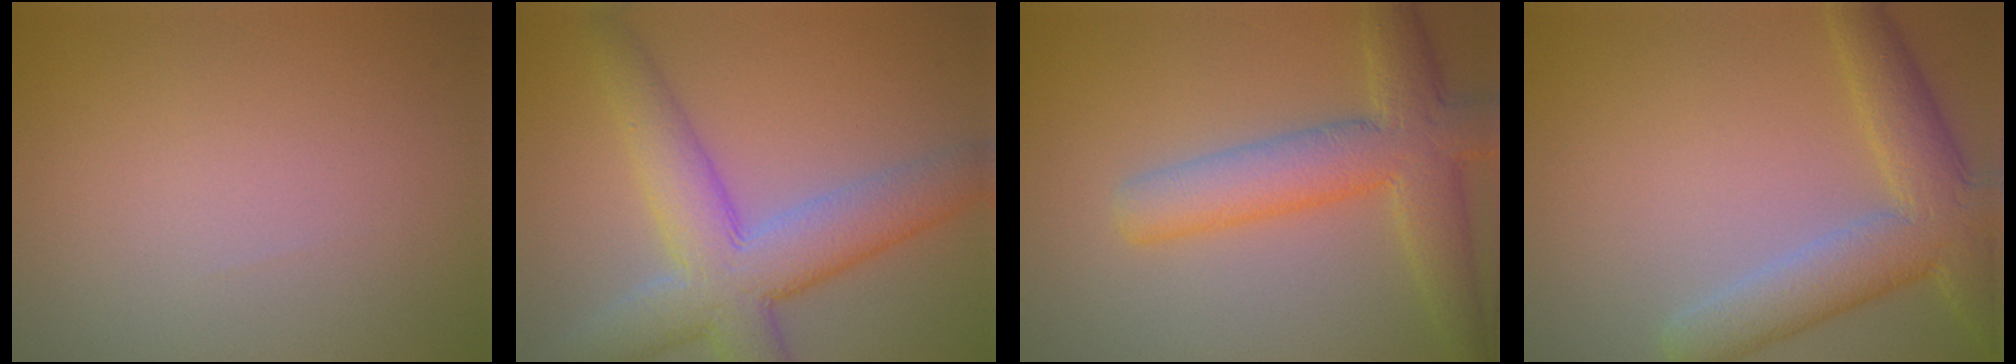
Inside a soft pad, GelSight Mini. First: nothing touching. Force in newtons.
{"total": 8.3, "press": 8.3, "slide": 0.5}
{"total": 6.5, "press": 6.5, "slide": 0.2}
{"total": 6.6, "press": 6.6, "slide": 0.5}